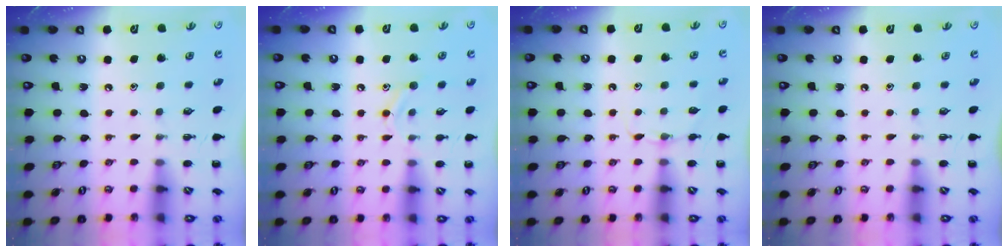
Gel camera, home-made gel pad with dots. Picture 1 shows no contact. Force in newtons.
{"total": 8.5, "press": 8.4, "slide": 1.3}
{"total": 5.5, "press": 5.2, "slide": 1.7}
{"total": 0.0}